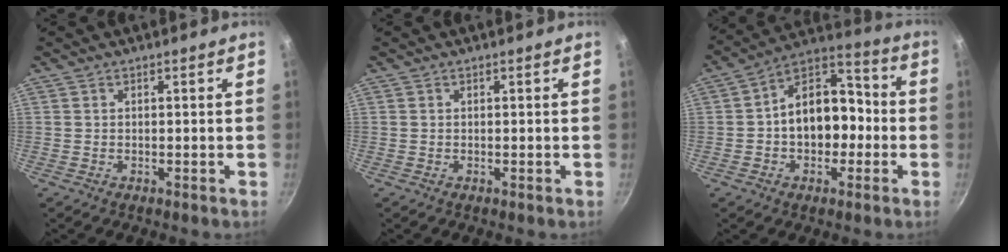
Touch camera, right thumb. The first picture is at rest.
{"total": 0.0}
{"total": 14.9, "force": [-1.1, 9.9, 11.1], "torque": [-0.133, 0.047, -0.030]}